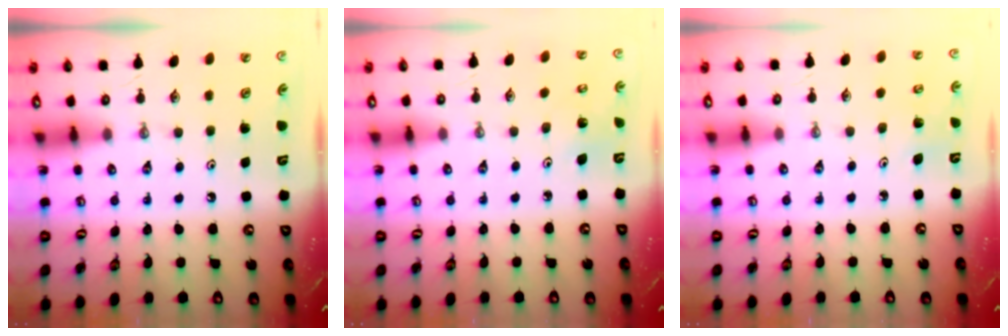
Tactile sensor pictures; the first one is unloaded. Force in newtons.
{"total": 3.2, "press": 3.2, "slide": 0.2}
{"total": 2.3, "press": 2.3, "slide": 0.2}